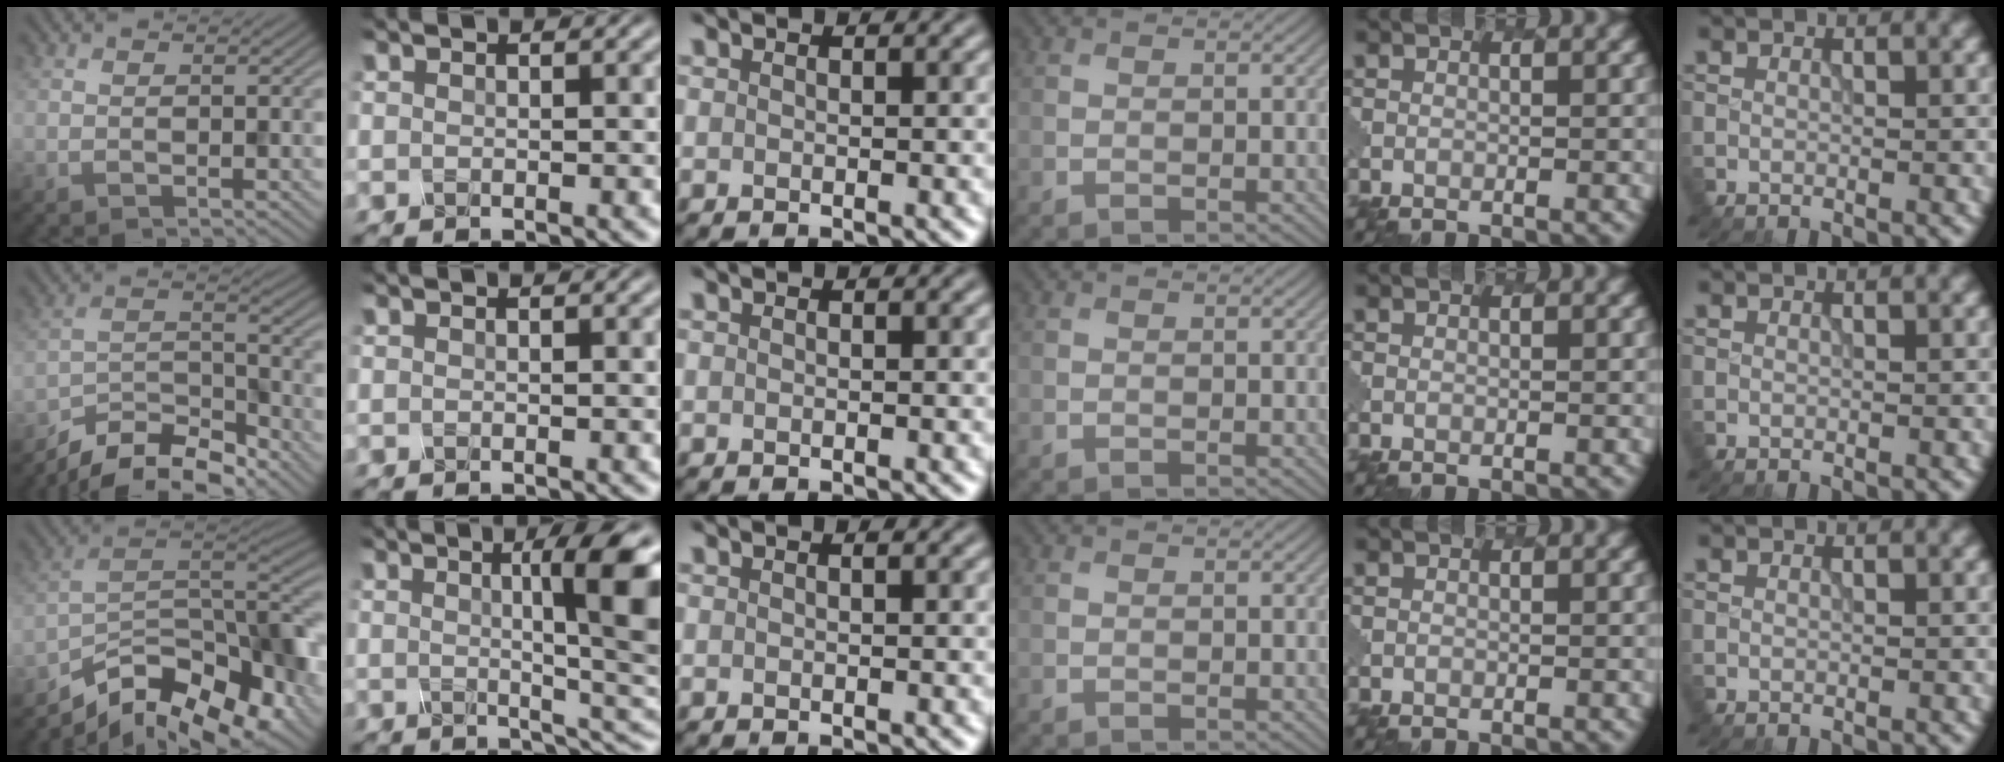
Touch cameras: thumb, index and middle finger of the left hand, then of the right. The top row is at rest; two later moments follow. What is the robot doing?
{"motion": "twist", "object": "rubiks cube"}